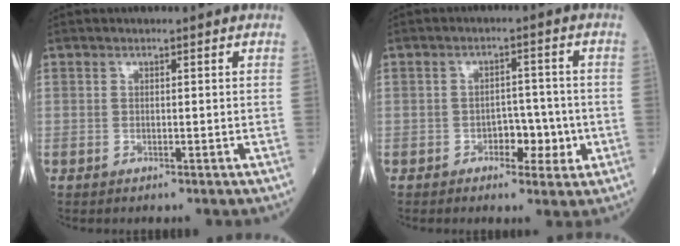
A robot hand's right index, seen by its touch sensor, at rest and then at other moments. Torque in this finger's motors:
{"motor_torque": [0.10, -0.06, 0.03, 0.04]}